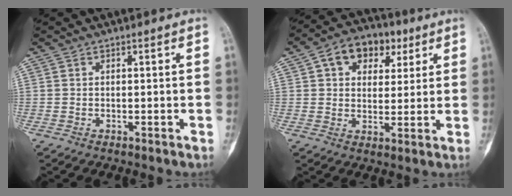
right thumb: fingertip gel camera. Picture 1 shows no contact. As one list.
[{"total": 11.3, "force": [4.7, 7.9, 6.5], "torque": [-0.056, 0.003, 0.069]}]